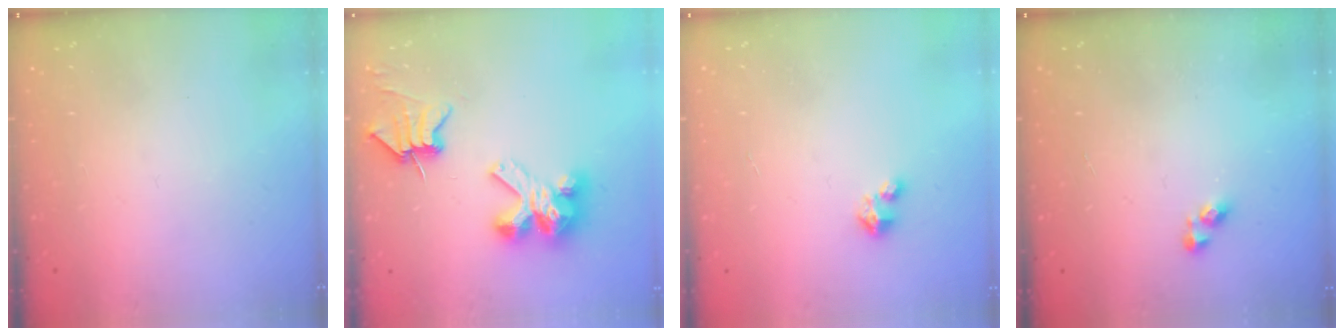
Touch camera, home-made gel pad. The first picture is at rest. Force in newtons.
{"total": 9.8, "press": 9.8, "slide": 1.0}
{"total": 1.6, "press": 1.6, "slide": 0.2}
{"total": 3.9, "press": 3.9, "slide": 0.7}